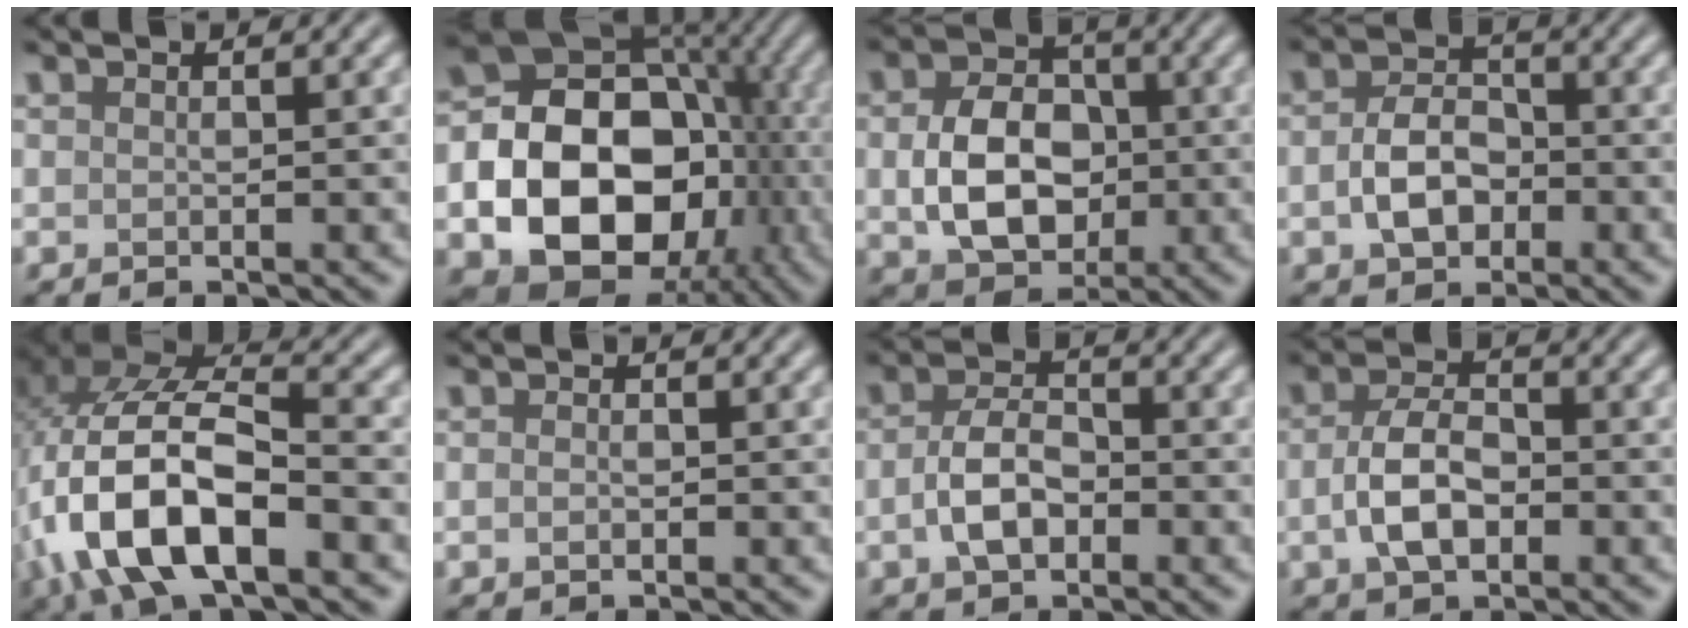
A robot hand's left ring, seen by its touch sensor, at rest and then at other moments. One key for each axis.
{"total": 17.3, "fx": -3.9, "fy": 13.2, "fz": 10.5, "tx": -0.146, "ty": -0.023, "tz": -0.076}
{"total": 7.4, "fx": -0.4, "fy": 5.4, "fz": 5.0, "tx": -0.097, "ty": -0.006, "tz": -0.005}
{"total": 4.2, "fx": -0.9, "fy": 2.9, "fz": 2.9, "tx": -0.055, "ty": 0.001, "tz": -0.021}
{"total": 12.3, "fx": -4.3, "fy": 5.7, "fz": 10.0, "tx": -0.214, "ty": 0.000, "tz": -0.082}
{"total": 0.8, "fx": -0.2, "fy": 0.5, "fz": 0.6, "tx": -0.012, "ty": -0.002, "tz": -0.005}
{"total": 4.1, "fx": -1.0, "fy": 2.5, "fz": 3.1, "tx": -0.063, "ty": 0.002, "tz": -0.024}
{"total": 4.7, "fx": -1.0, "fy": 2.7, "fz": 3.7, "tx": -0.077, "ty": 0.000, "tz": -0.022}